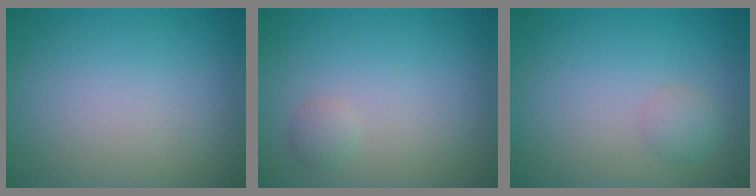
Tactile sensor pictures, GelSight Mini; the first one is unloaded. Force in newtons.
{"total": 1.0, "press": 1.0, "slide": 0.1}
{"total": 1.4, "press": 1.4, "slide": 0.1}